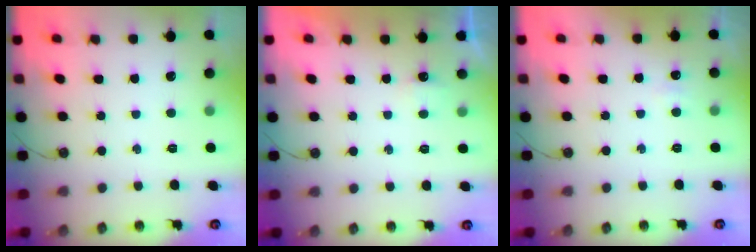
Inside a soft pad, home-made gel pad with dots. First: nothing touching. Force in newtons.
{"total": 2.8, "press": 2.8, "slide": 0.4}
{"total": 2.9, "press": 2.5, "slide": 1.6}